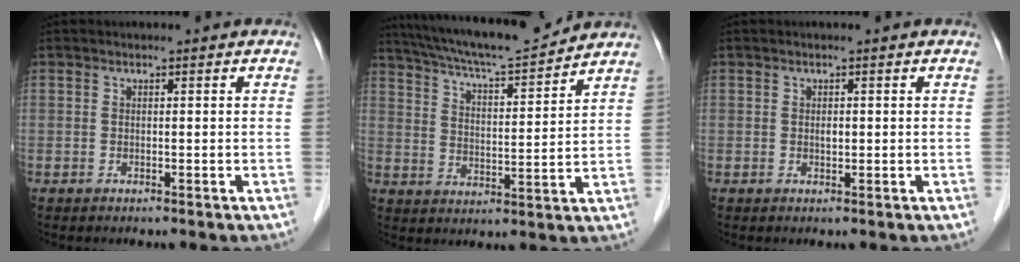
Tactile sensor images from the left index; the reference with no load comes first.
{"total": 14.9, "force": [13.8, 0.5, 5.7], "torque": [-0.106, 0.005, 0.218]}
{"total": 0.7, "force": [-0.1, 0.4, 0.6], "torque": [-0.010, -0.003, -0.002]}